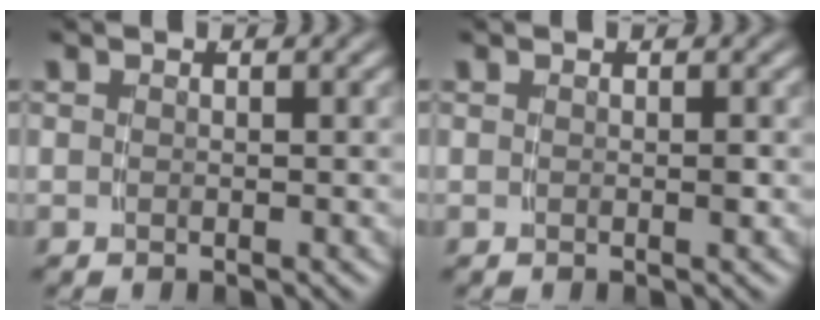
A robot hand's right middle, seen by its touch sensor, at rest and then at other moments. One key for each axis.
{"total": 0.0}